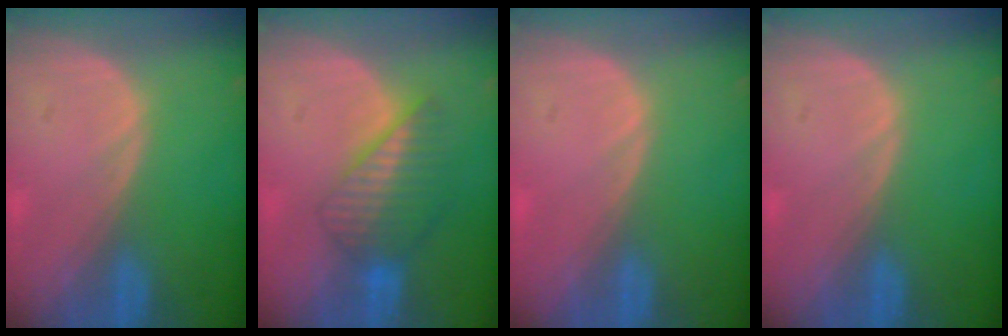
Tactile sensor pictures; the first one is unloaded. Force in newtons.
{"total": 6.6, "press": 6.1, "slide": 2.7}
{"total": 0.7, "press": 0.1, "slide": 0.7}
{"total": 0.0}